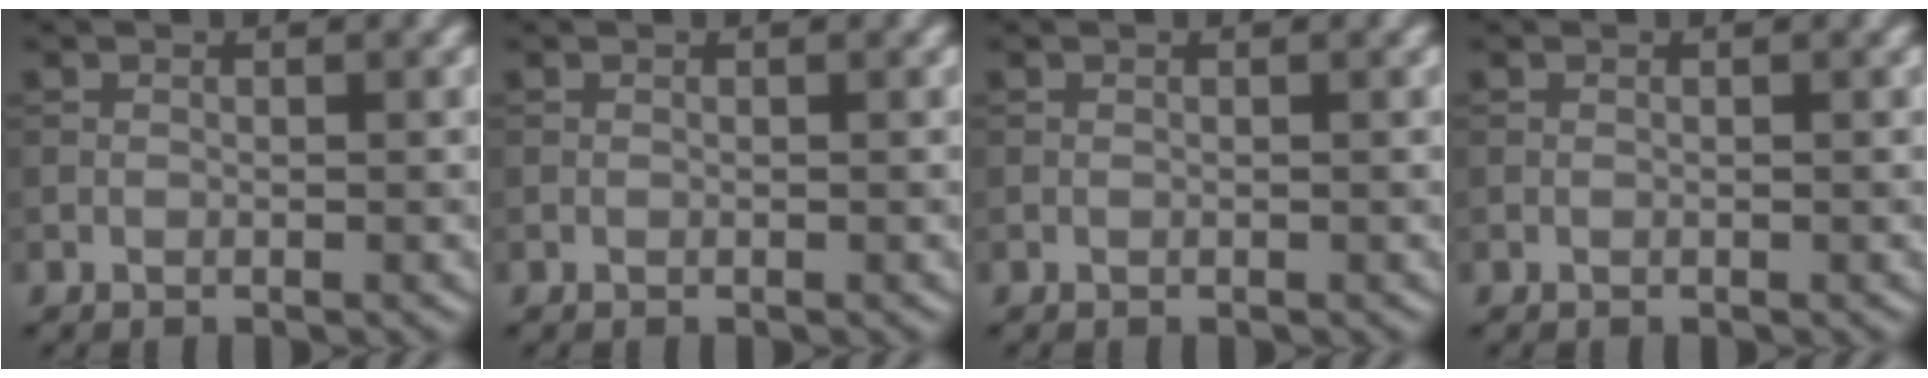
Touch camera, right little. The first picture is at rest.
{"total": 0.0}
{"total": 0.0}
{"total": 0.0}